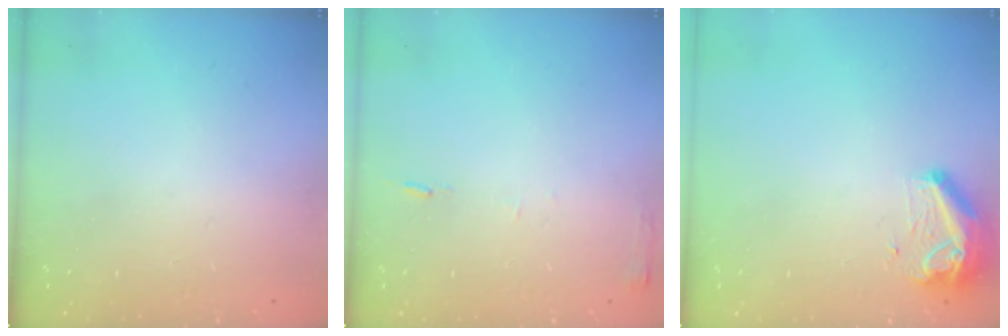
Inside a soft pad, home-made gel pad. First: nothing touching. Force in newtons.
{"total": 5.3, "press": 5.3, "slide": 0.6}
{"total": 9.3, "press": 9.2, "slide": 1.6}